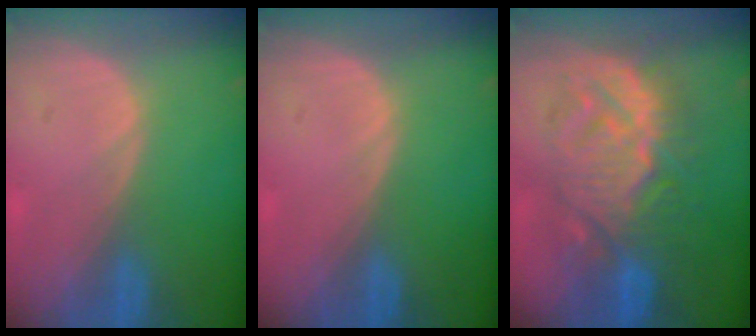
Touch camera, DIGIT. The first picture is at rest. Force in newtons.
{"total": 0.0}
{"total": 10.3, "press": 10.3, "slide": 0.6}